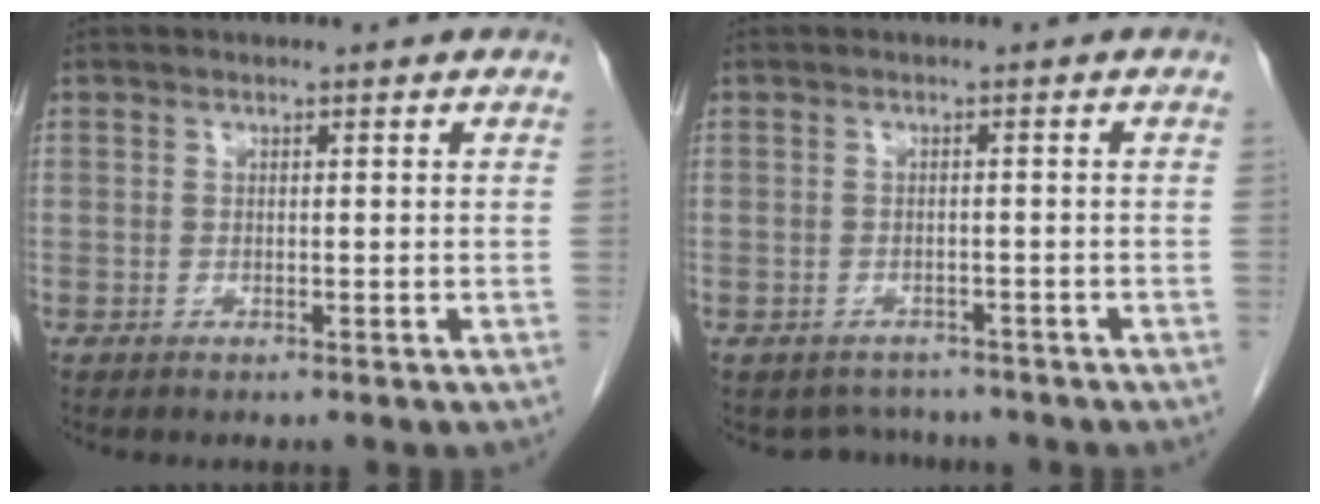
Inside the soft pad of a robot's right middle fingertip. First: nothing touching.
{"total": 3.7, "force": [-3.2, 1.7, -0.2], "torque": [0.003, 0.006, -0.045]}